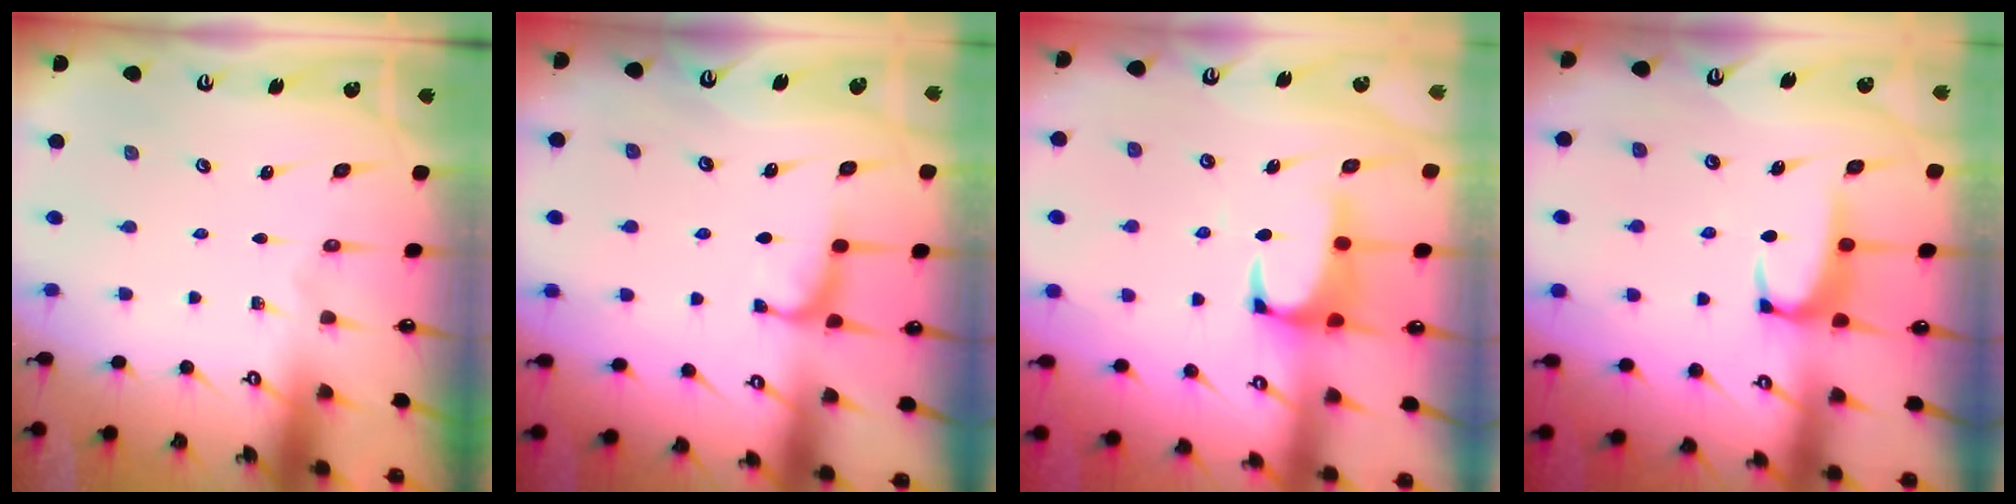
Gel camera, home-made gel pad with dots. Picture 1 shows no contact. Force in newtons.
{"total": 0.0}
{"total": 1.8, "press": 1.7, "slide": 0.8}
{"total": 2.3, "press": 2.2, "slide": 0.6}